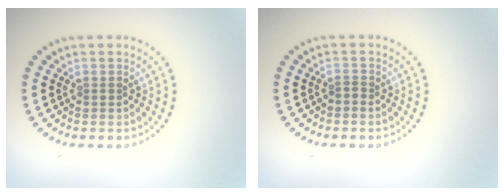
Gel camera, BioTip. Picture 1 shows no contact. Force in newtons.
{"total": 0.6, "press": 0.3, "slide": 0.5}